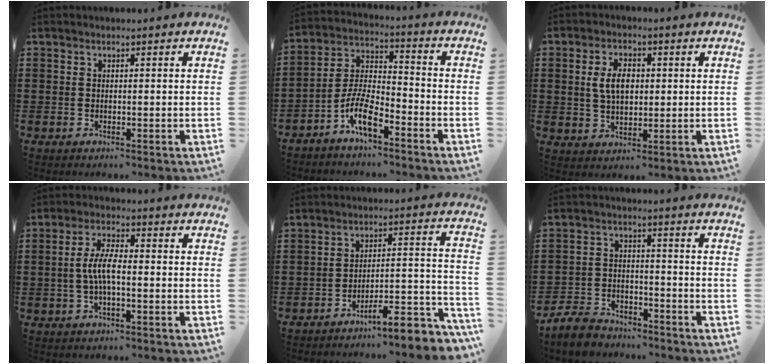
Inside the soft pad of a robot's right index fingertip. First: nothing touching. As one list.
[{"total": 7.4, "force": [-4.9, 2.3, 5.1], "torque": [-0.120, -0.002, -0.097]}, {"total": 5.5, "force": [0.8, 3.2, 4.4], "torque": [-0.091, 0.008, 0.007]}, {"total": 5.5, "force": [-0.7, 1.8, 5.2], "torque": [-0.112, 0.000, -0.020]}, {"total": 7.2, "force": [-5.8, 1.3, 4.0], "torque": [-0.058, -0.006, -0.109]}, {"total": 5.4, "force": [-5.1, 1.5, 1.0], "torque": [-0.037, 0.006, -0.103]}]